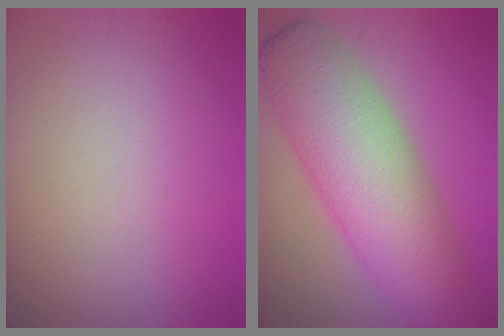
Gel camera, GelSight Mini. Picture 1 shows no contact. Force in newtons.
{"total": 10.8, "press": 10.8, "slide": 0.2}